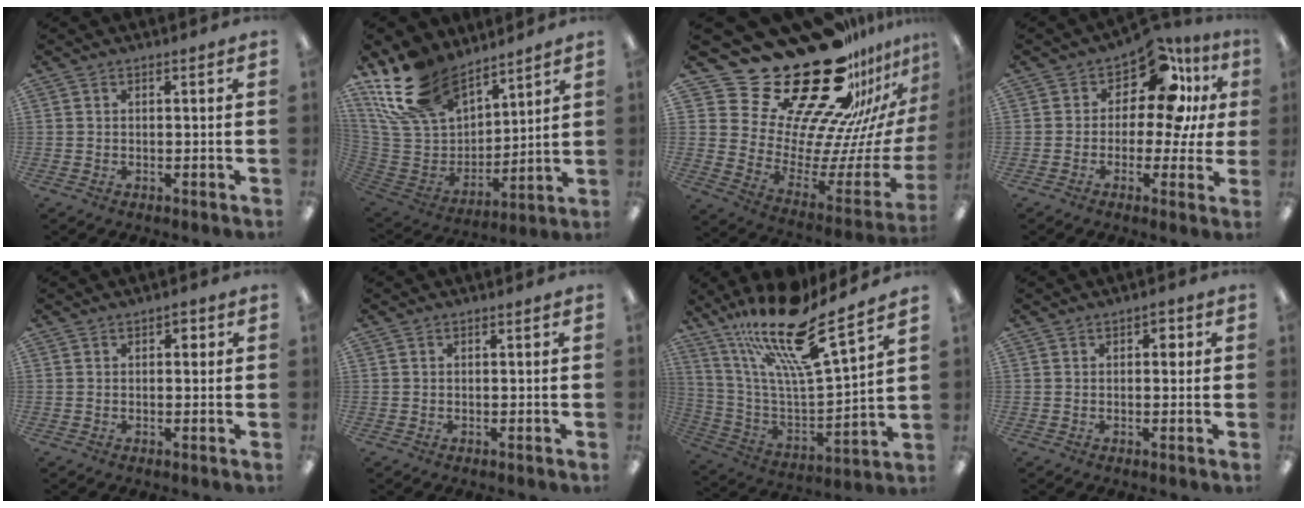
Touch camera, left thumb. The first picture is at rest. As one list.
[{"total": 20.2, "force": [14.9, 10.5, 8.8], "torque": [-0.201, -0.077, 0.279]}, {"total": 34.3, "force": [25.5, 14.9, 17.4], "torque": [-0.246, -0.229, 0.484]}, {"total": 13.2, "force": [6.3, 6.5, 9.6], "torque": [-0.147, -0.046, 0.107]}, {"total": 1.8, "force": [0.7, 1.1, 1.2], "torque": [-0.010, -0.001, 0.008]}, {"total": 0.0}, {"total": 21.9, "force": [16.8, 4.3, 13.5], "torque": [-0.251, -0.117, 0.276]}, {"total": 2.1, "force": [0.7, 1.3, 1.5], "torque": [-0.015, 0.001, 0.007]}]